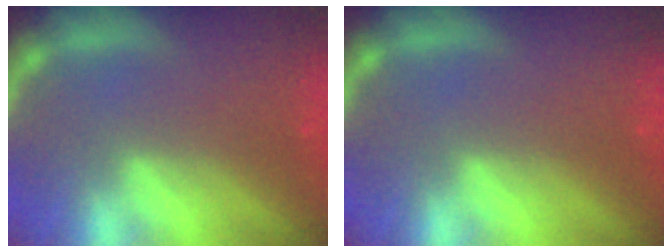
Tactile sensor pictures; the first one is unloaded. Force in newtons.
{"total": 0.0}